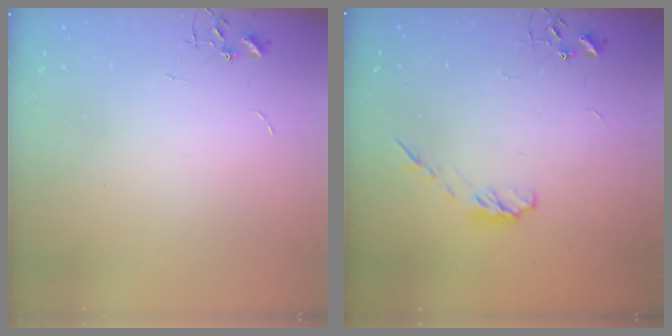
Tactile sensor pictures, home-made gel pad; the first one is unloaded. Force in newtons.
{"total": 5.8, "press": 5.8, "slide": 0.7}